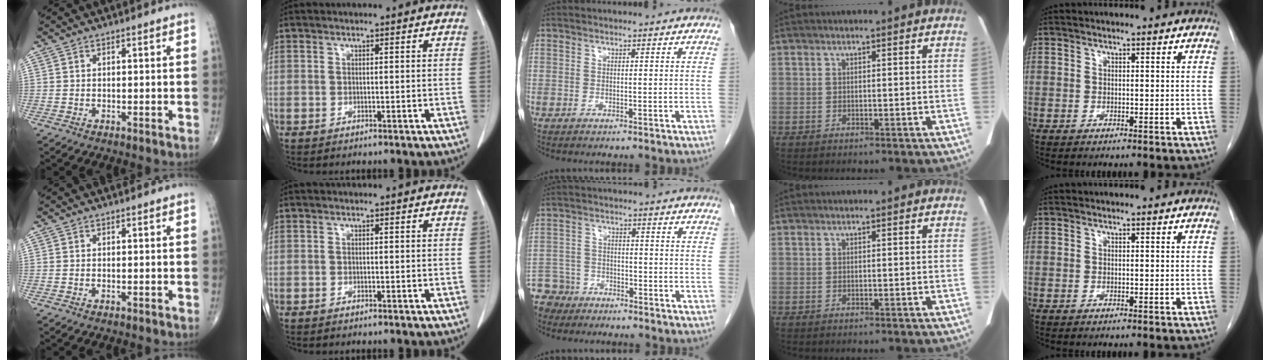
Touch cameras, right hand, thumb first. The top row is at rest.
{"index": {"total": 0.7, "force": [-0.4, 0.4, 0.4], "torque": [-0.008, 0.000, -0.006]}, "middle": {"total": 6.5, "force": [-5.5, 3.4, -0.3], "torque": [0.002, -0.004, -0.106]}}